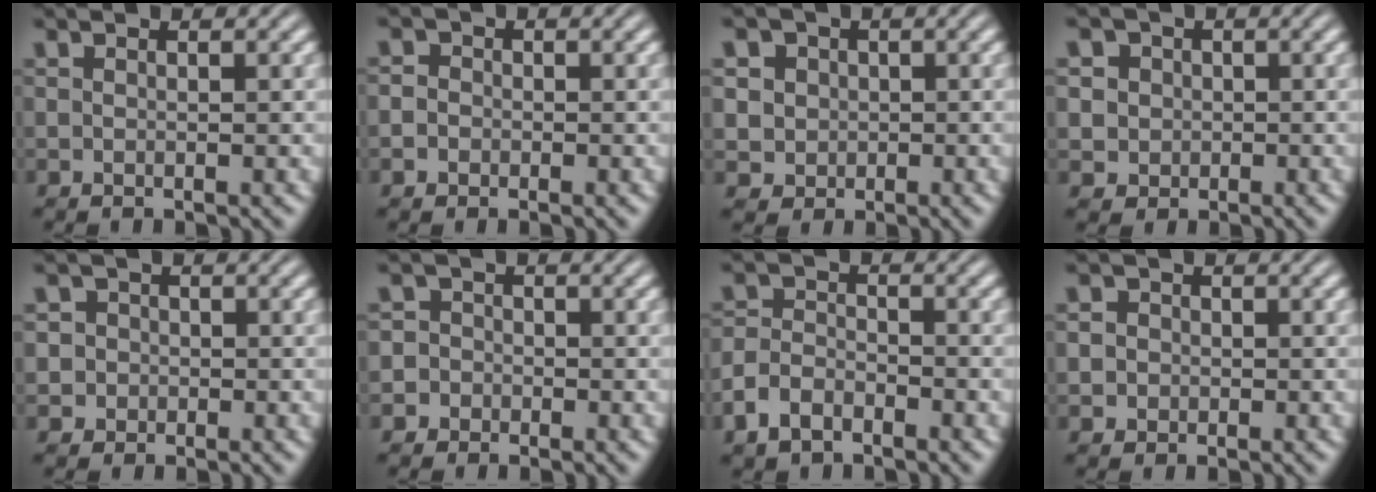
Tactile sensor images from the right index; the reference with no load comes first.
{"total": 1.5, "force": [-0.5, 1.4, 0.2], "torque": [0.002, -0.001, -0.016]}
{"total": 7.5, "force": [0.5, 6.9, 2.8], "torque": [-0.070, -0.025, 0.011]}
{"total": 6.9, "force": [0.3, 6.4, 2.6], "torque": [-0.064, -0.021, 0.006]}
{"total": 4.2, "force": [-0.7, 4.1, 0.8], "torque": [-0.020, -0.009, -0.018]}
{"total": 3.2, "force": [-1.4, 2.8, 0.0], "torque": [0.002, -0.006, -0.033]}
{"total": 3.1, "force": [-2.4, 1.8, 1.0], "torque": [-0.017, -0.013, -0.036]}
{"total": 2.8, "force": [-0.3, 2.7, 0.5], "torque": [-0.012, -0.003, -0.013]}